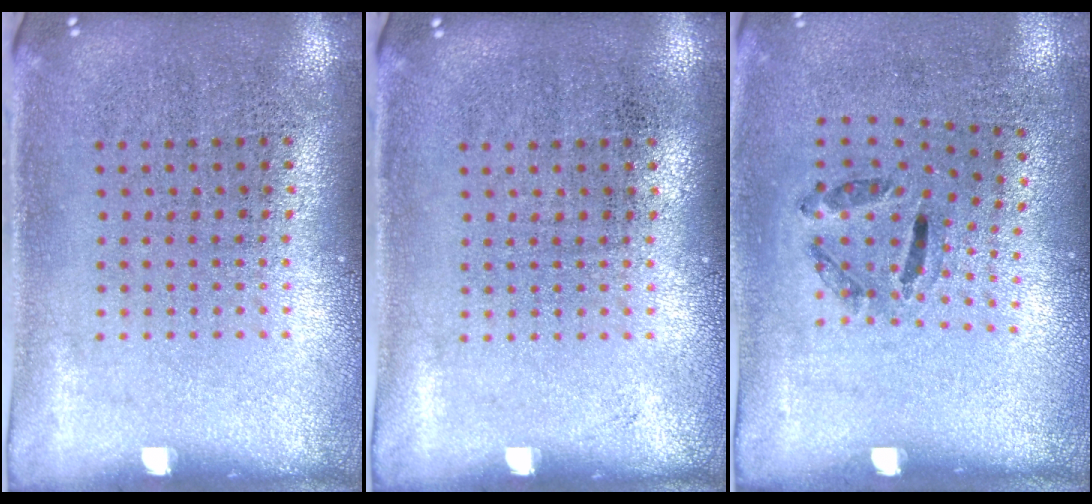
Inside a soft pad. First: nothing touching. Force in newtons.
{"total": 0.0}
{"total": 1.3, "press": 0.6, "slide": 1.1}